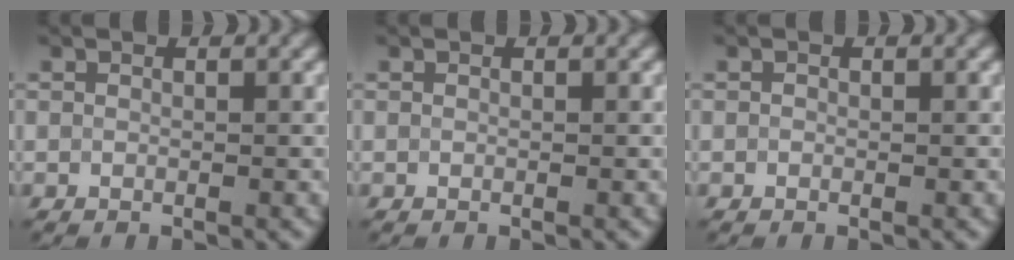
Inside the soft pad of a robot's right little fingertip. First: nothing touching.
{"total": 0.0}
{"total": 0.0}